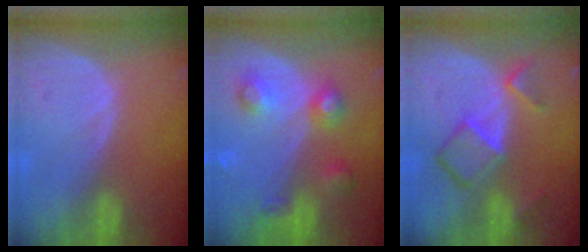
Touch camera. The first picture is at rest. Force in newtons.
{"total": 6.0, "press": 6.0, "slide": 0.3}
{"total": 7.1, "press": 6.0, "slide": 3.6}